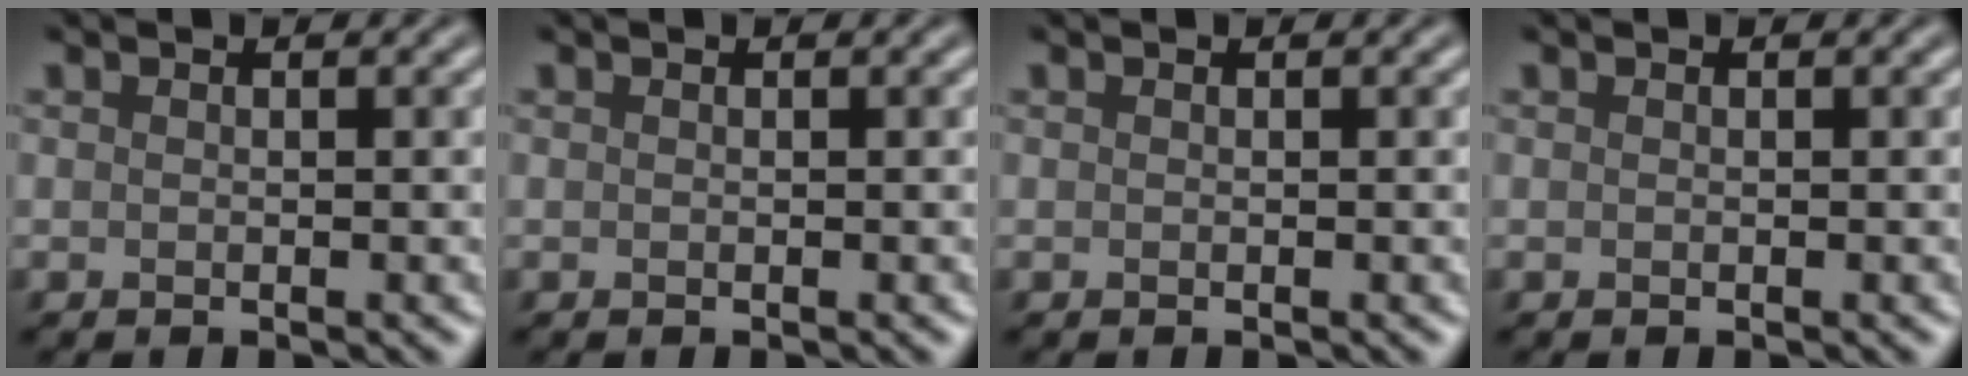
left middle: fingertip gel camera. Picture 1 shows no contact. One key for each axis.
{"total": 0.0}
{"total": 0.0}
{"total": 0.0}